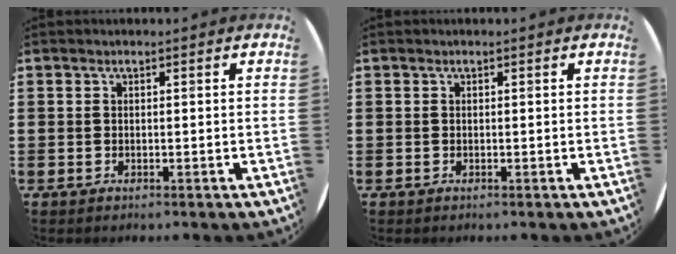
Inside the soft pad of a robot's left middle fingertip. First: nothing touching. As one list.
[{"total": 0.0}]